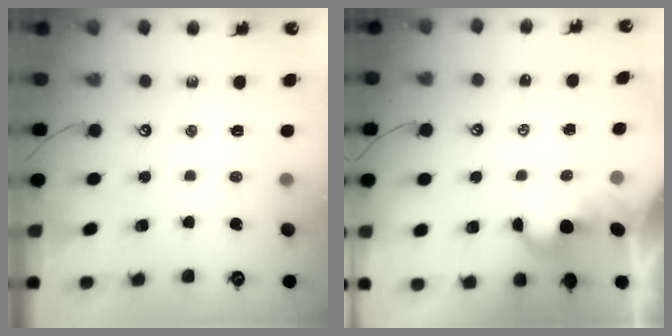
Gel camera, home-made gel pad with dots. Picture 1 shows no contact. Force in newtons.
{"total": 2.1, "press": 2.1, "slide": 0.2}